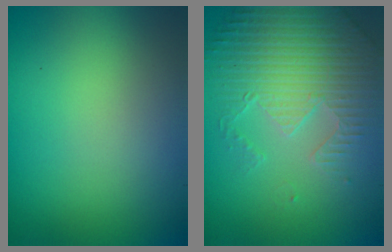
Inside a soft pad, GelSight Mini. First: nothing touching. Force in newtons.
{"total": 5.0, "press": 4.6, "slide": 1.9}